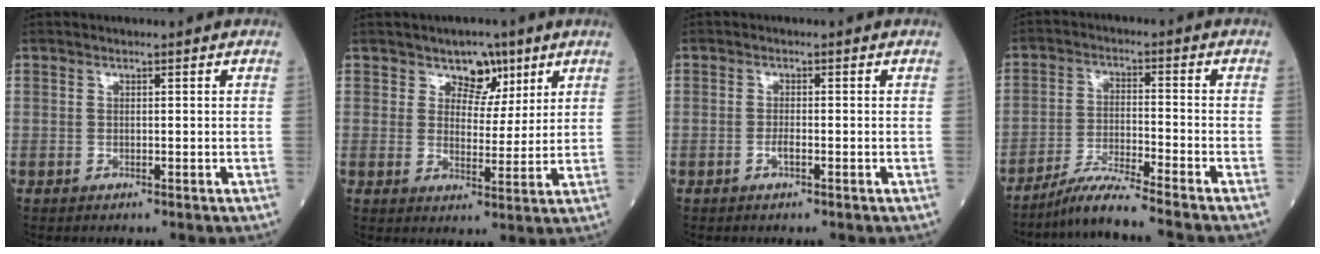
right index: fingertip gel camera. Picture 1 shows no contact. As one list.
[{"total": 5.2, "force": [3.4, 3.5, 2.0], "torque": [-0.018, 0.001, 0.052]}, {"total": 1.3, "force": [-0.7, 0.1, 1.2], "torque": [-0.022, 0.000, -0.013]}, {"total": 7.8, "force": [-6.9, -1.8, 3.3], "torque": [-0.062, -0.025, -0.128]}]